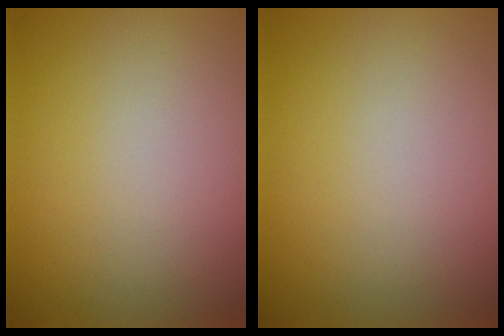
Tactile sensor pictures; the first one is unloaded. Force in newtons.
{"total": 0.0}